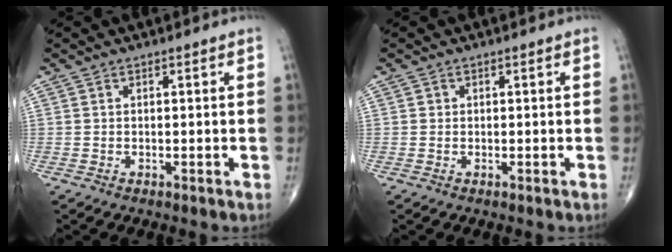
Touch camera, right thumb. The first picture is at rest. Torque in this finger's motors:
{"motor_torque": [0.19, 0.08, 0.24, -0.07, -0.02]}